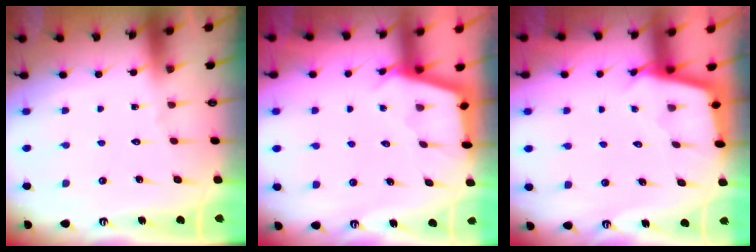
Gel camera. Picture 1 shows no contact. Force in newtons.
{"total": 2.8, "press": 2.8, "slide": 0.4}
{"total": 2.3, "press": 2.3, "slide": 0.1}